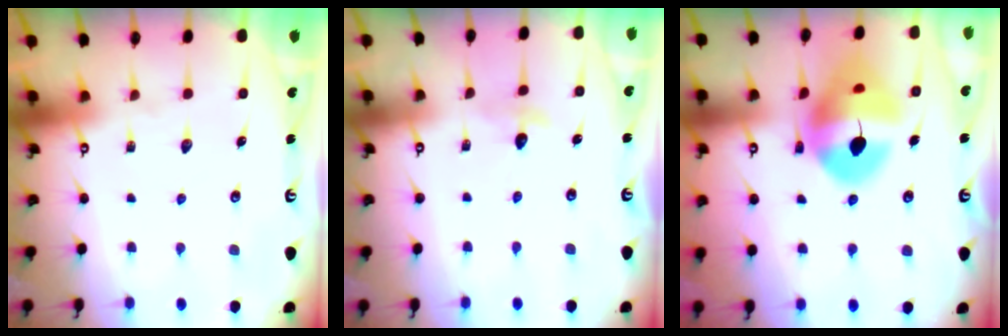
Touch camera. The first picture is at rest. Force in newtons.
{"total": 2.6, "press": 2.6, "slide": 0.3}
{"total": 13.9, "press": 13.8, "slide": 1.5}